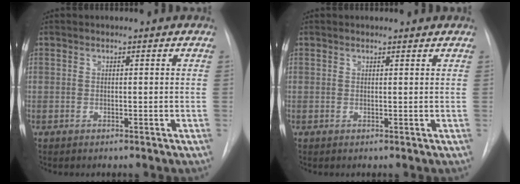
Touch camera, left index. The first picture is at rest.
{"total": 1.5, "force": [1.5, 0.2, 0.1], "torque": [-0.011, 0.002, 0.016]}